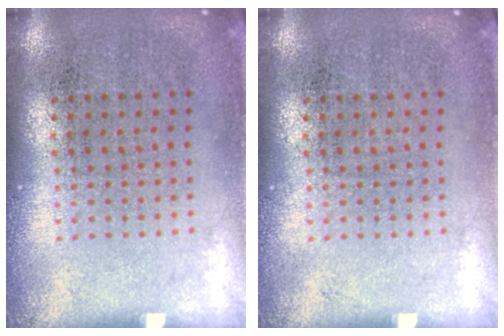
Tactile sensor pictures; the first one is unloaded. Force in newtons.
{"total": 0.0}